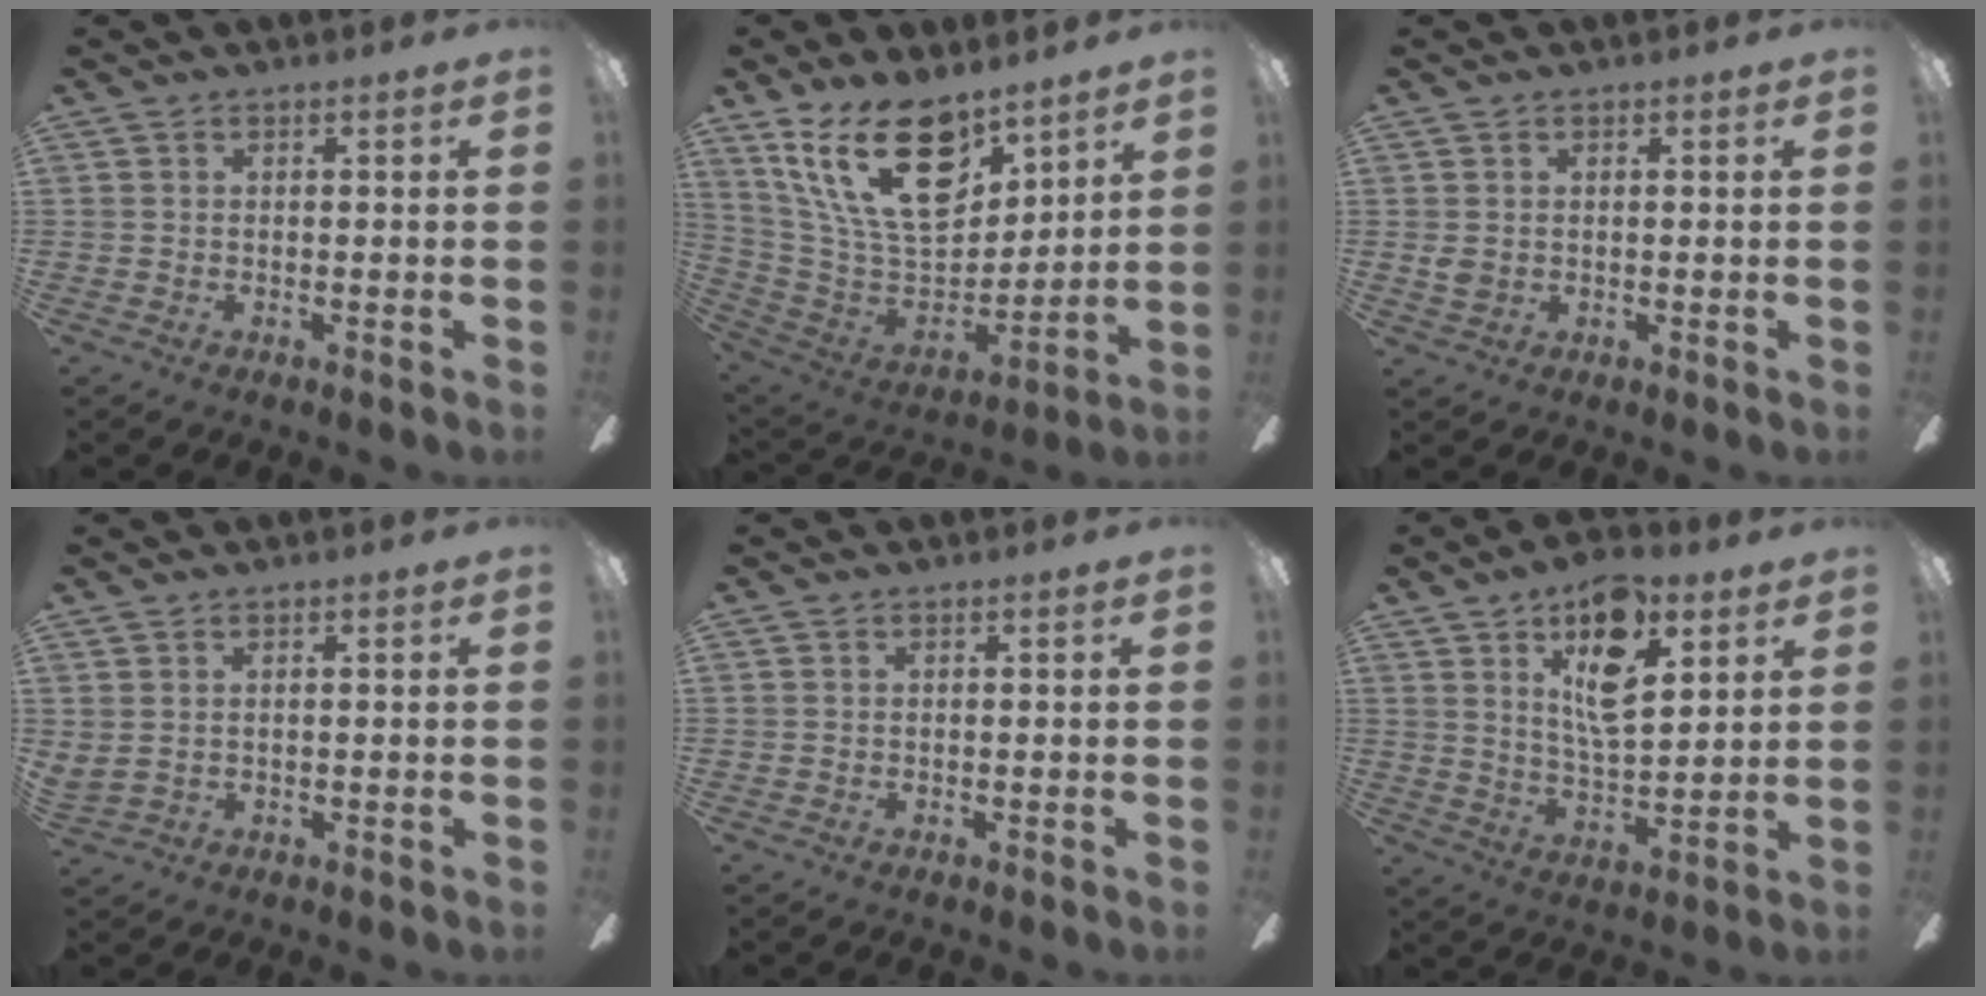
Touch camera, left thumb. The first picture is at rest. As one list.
[{"total": 23.6, "force": [13.4, 12.2, 15.2], "torque": [-0.301, -0.075, 0.241]}, {"total": 1.8, "force": [0.6, 1.3, 1.0], "torque": [-0.021, 0.002, 0.012]}, {"total": 1.3, "force": [1.1, 0.5, 0.4], "torque": [-0.011, -0.002, 0.021]}, {"total": 0.0}, {"total": 14.7, "force": [8.3, 6.1, 10.5], "torque": [-0.169, -0.028, 0.140]}]